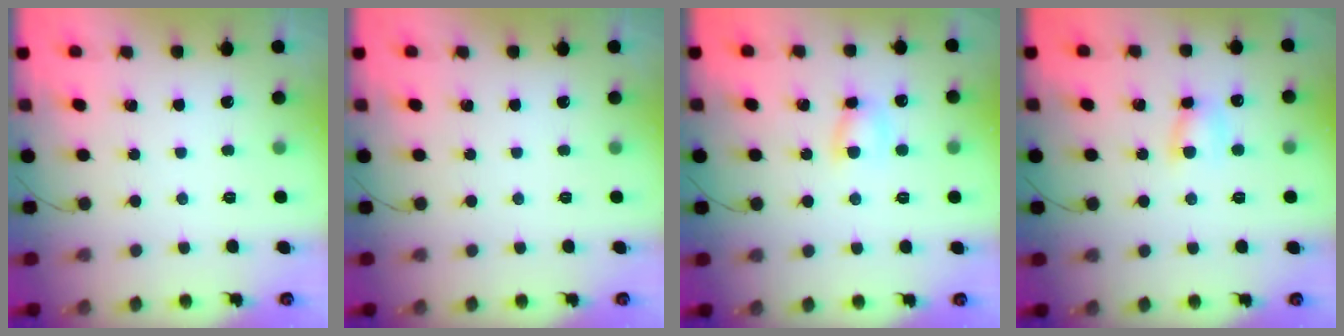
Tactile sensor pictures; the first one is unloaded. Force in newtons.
{"total": 0.0}
{"total": 5.1, "press": 5.0, "slide": 0.7}
{"total": 5.3, "press": 5.2, "slide": 0.5}